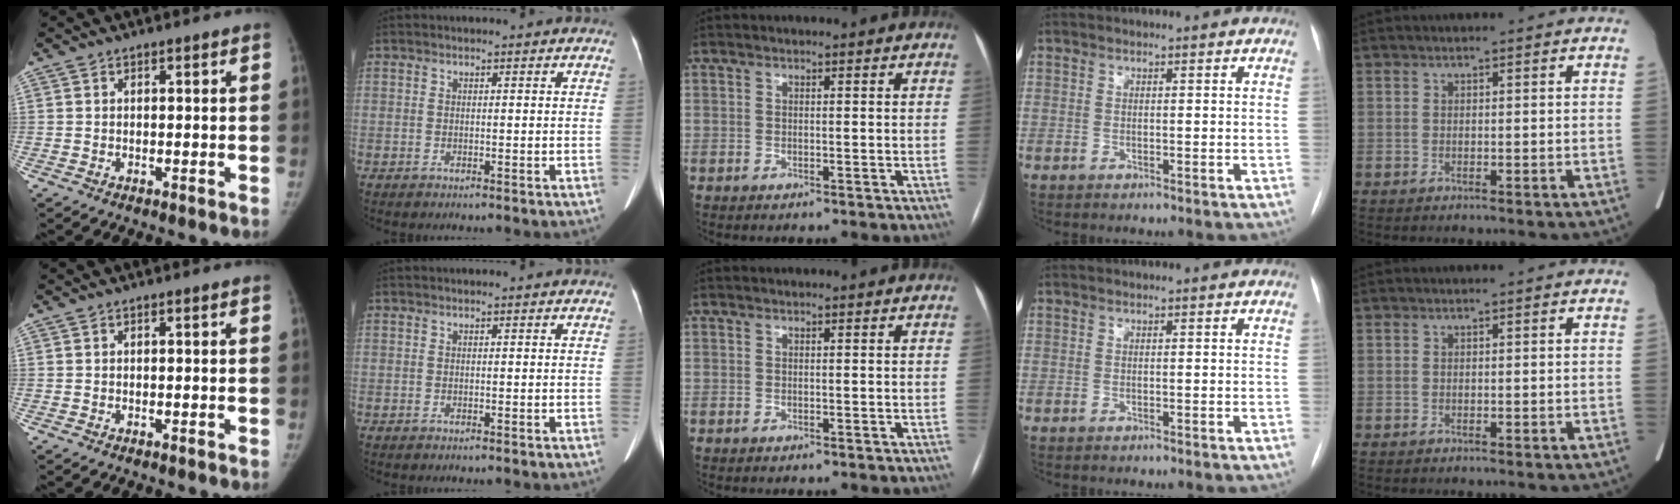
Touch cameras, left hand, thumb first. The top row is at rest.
{}